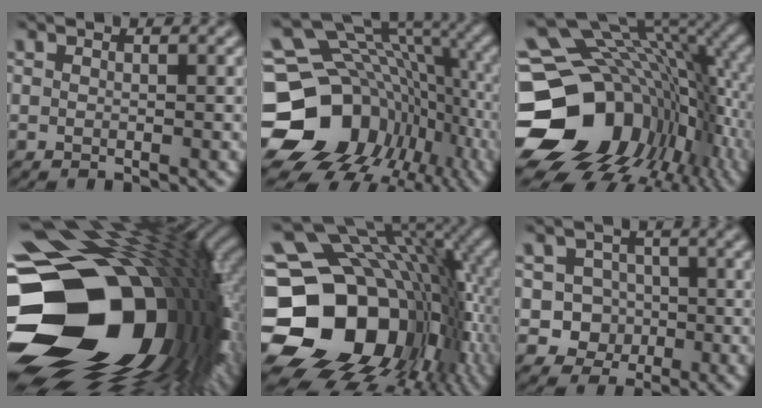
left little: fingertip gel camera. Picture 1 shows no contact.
{"total": 17.8, "force": [-4.4, 14.5, 9.4], "torque": [-0.185, -0.015, -0.047]}
{"total": 19.6, "force": [-4.2, 15.2, 11.6], "torque": [-0.226, -0.019, -0.049]}
{"total": 21.8, "force": [-4.4, 14.7, 15.5], "torque": [-0.306, -0.048, -0.059]}
{"total": 20.1, "force": [-3.6, 15.3, 12.5], "torque": [-0.248, -0.011, -0.051]}
{"total": 5.0, "force": [-1.3, 4.7, 1.4], "torque": [-0.004, 0.012, -0.045]}